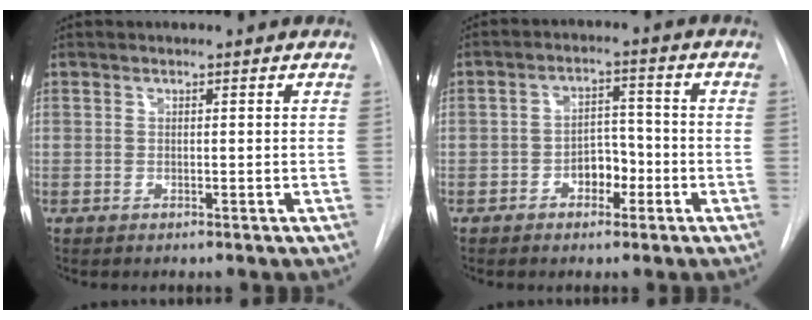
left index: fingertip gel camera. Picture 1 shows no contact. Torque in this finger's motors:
{"motor_torque": [0.05, 0.37, 0.02, 0.01]}